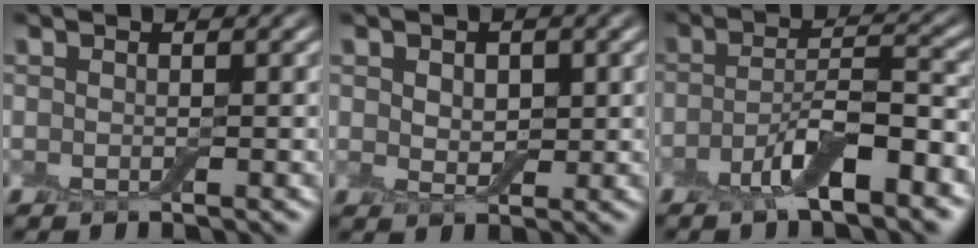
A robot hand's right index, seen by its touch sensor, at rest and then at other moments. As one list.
[{"total": 2.3, "force": [0.6, 1.6, 1.5], "torque": [-0.027, -0.001, 0.010]}, {"total": 5.8, "force": [-3.0, 1.5, 4.7], "torque": [-0.086, 0.005, -0.056]}]